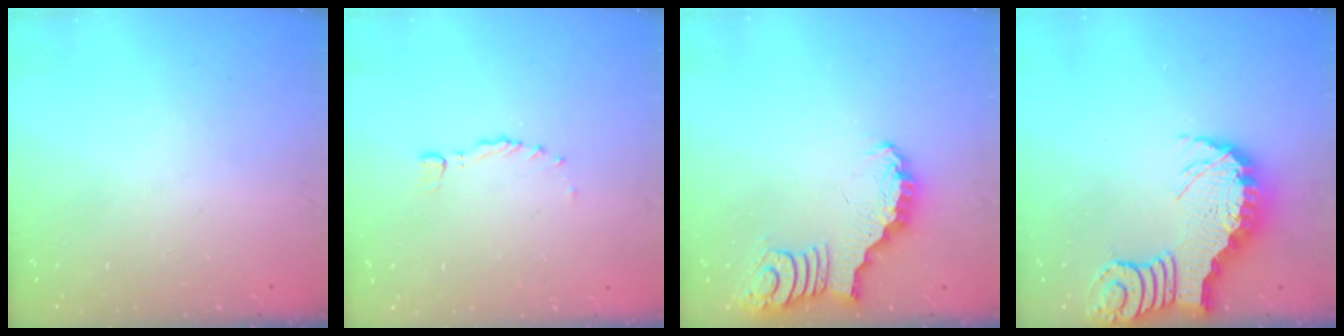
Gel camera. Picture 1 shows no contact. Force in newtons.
{"total": 0.0}
{"total": 3.3, "press": 3.3, "slide": 0.4}
{"total": 3.4, "press": 3.4, "slide": 0.5}